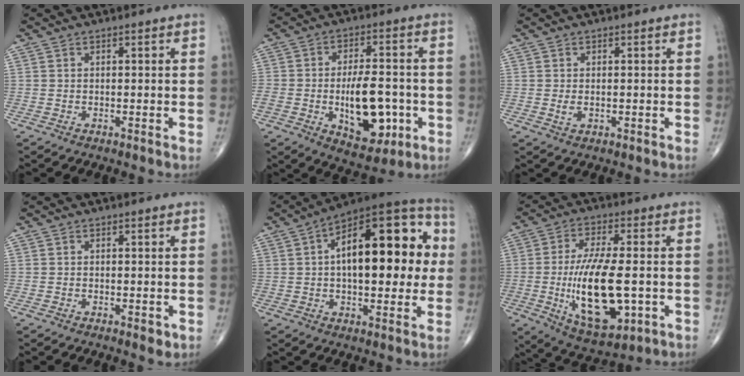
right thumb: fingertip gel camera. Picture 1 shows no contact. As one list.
[{"total": 15.1, "force": [-3.4, 7.9, 12.4], "torque": [-0.169, 0.017, -0.037]}, {"total": 1.5, "force": [-0.1, 0.9, 1.1], "torque": [-0.020, -0.002, 0.001]}, {"total": 1.7, "force": [-0.6, 0.8, 1.4], "torque": [-0.015, -0.001, -0.006]}, {"total": 24.0, "force": [3.2, 11.1, 21.0], "torque": [-0.277, 0.030, 0.035]}, {"total": 17.7, "force": [-2.6, 7.3, 15.9], "torque": [-0.281, -0.003, -0.029]}]